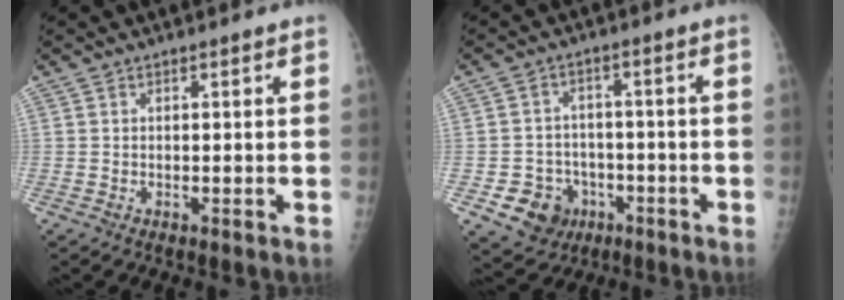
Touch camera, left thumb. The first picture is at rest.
{"total": 8.5, "force": [-3.4, 7.4, 2.5], "torque": [-0.021, 0.023, -0.043]}